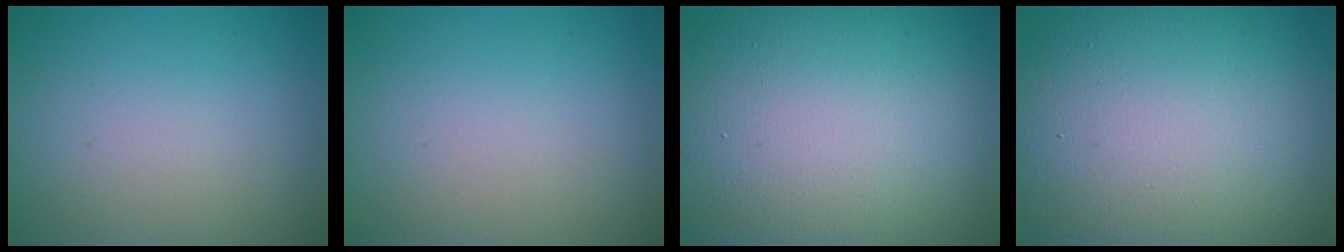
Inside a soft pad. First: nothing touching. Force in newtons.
{"total": 0.0}
{"total": 20.3, "press": 20.2, "slide": 1.3}
{"total": 16.5, "press": 16.5, "slide": 1.4}